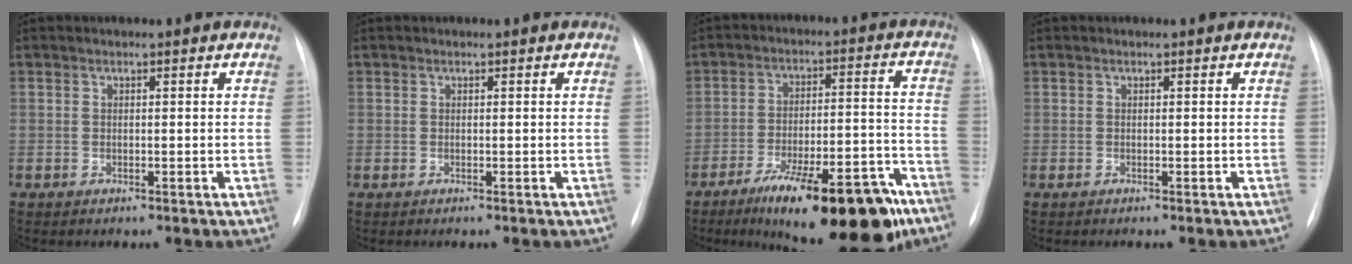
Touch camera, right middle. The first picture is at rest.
{"total": 0.0}
{"total": 19.7, "force": [-13.7, 4.4, 13.4], "torque": [-0.151, 0.022, -0.210]}
{"total": 0.0}